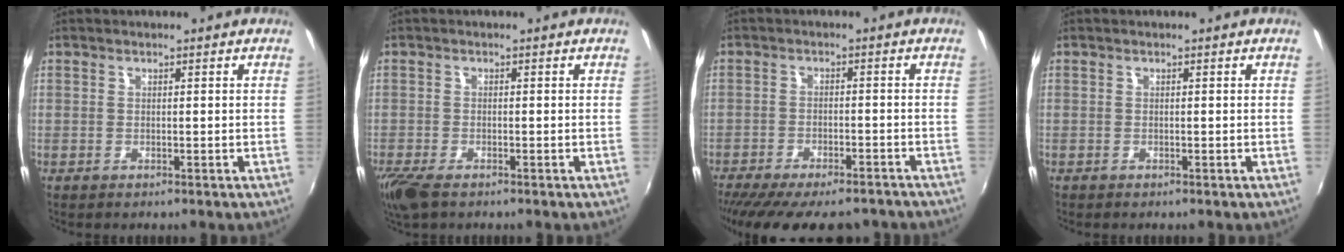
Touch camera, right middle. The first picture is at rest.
{"total": 5.0, "force": [-3.5, 1.7, 3.1], "torque": [-0.078, -0.020, -0.069]}
{"total": 17.4, "force": [-14.4, 5.0, 8.5], "torque": [-0.171, -0.035, -0.201]}
{"total": 0.0}